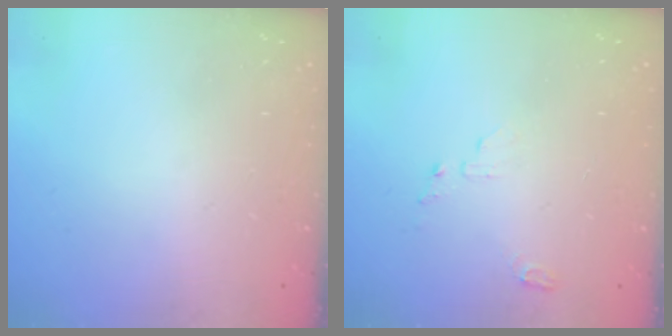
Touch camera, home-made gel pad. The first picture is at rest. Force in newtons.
{"total": 5.6, "press": 5.6, "slide": 0.4}